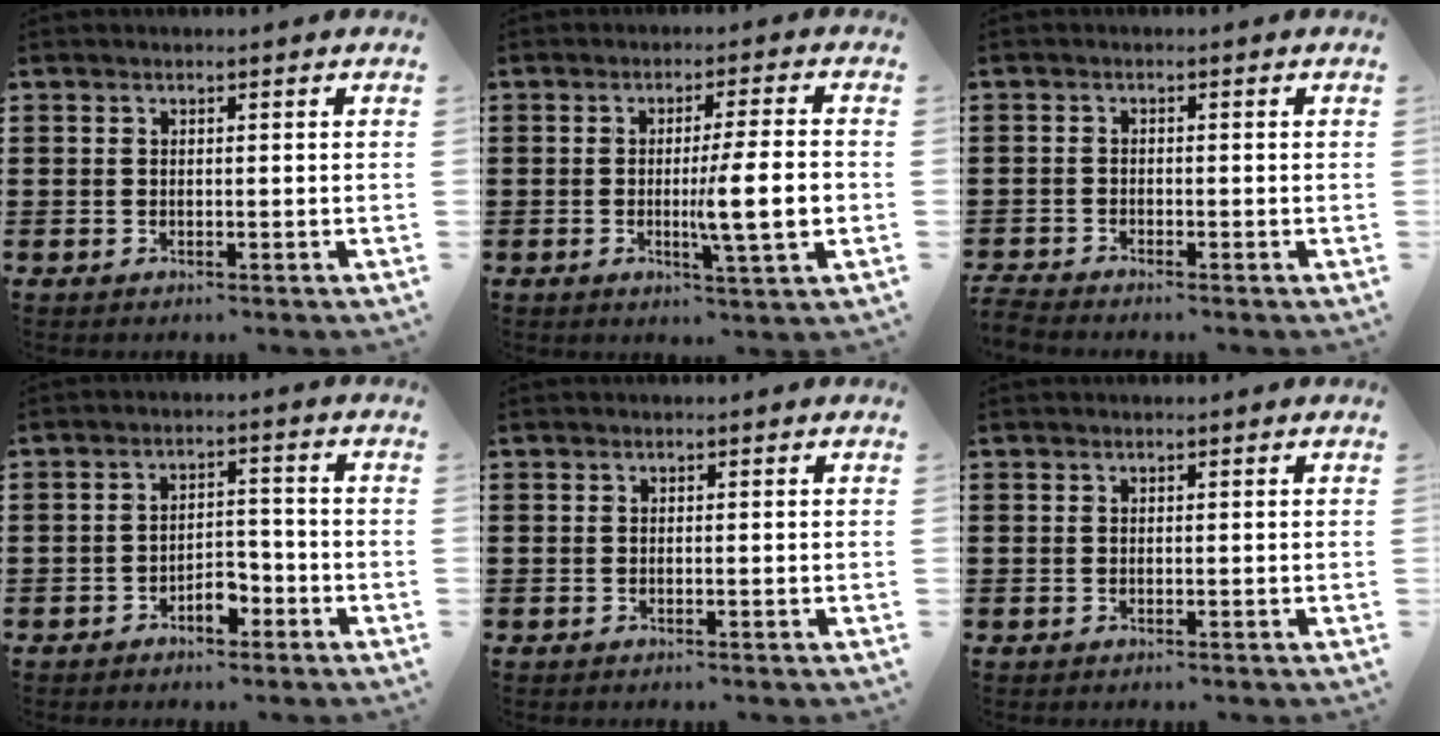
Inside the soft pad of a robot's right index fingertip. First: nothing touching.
{"total": 9.0, "force": [-1.2, 0.7, 8.9], "torque": [-0.132, -0.012, -0.024]}
{"total": 1.8, "force": [-1.8, -0.1, 0.0], "torque": [-0.003, 0.000, -0.038]}
{"total": 4.0, "force": [-2.6, 2.0, 2.3], "torque": [-0.039, 0.009, -0.051]}
{"total": 0.0}
{"total": 0.0}